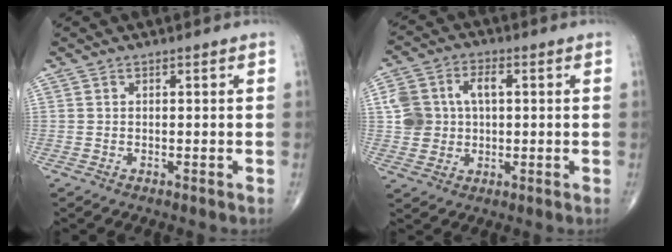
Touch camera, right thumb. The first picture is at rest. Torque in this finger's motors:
{"motor_torque": [0.93, 1.42, 0.74, 0.10, 0.06]}